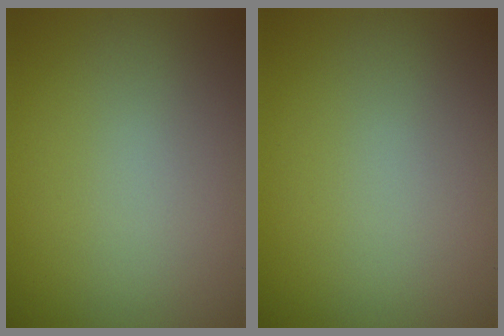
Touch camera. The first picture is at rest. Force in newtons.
{"total": 0.0}